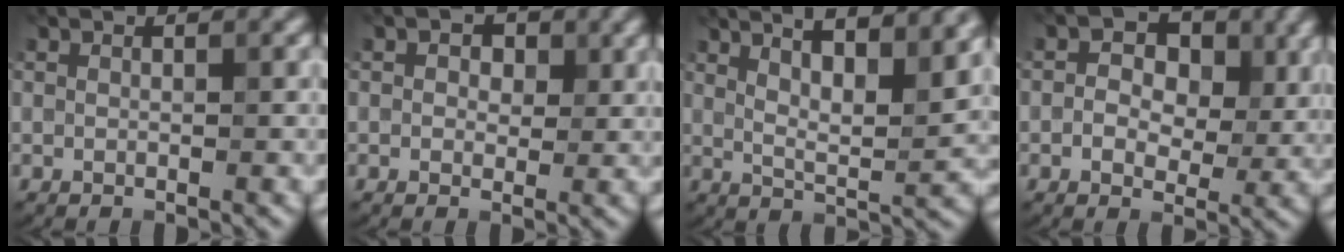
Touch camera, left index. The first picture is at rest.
{"total": 2.5, "force": [0.9, 1.8, 1.5], "torque": [-0.016, 0.000, 0.005]}
{"total": 11.0, "force": [6.2, 3.3, 8.5], "torque": [-0.099, 0.032, 0.070]}
{"total": 5.6, "force": [1.0, 3.7, 4.0], "torque": [-0.045, -0.002, 0.007]}